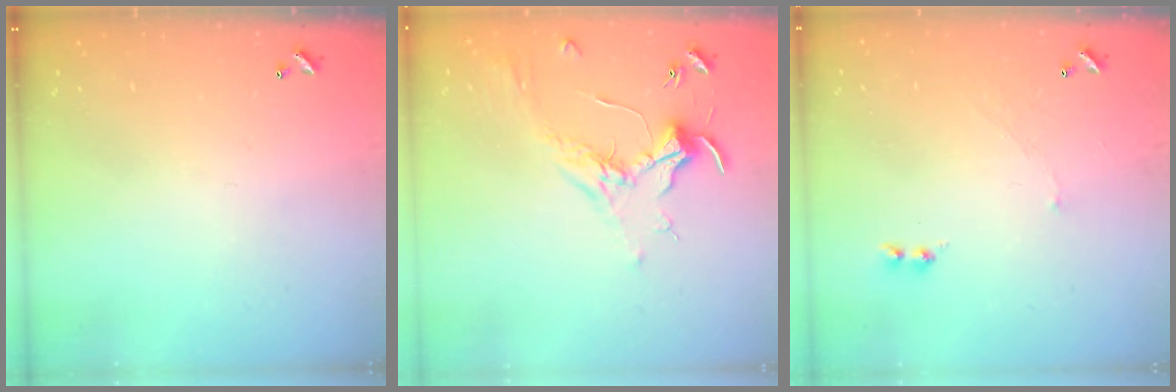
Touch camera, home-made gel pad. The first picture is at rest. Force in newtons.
{"total": 1.7, "press": 1.5, "slide": 0.9}
{"total": 2.6, "press": 2.6, "slide": 0.6}